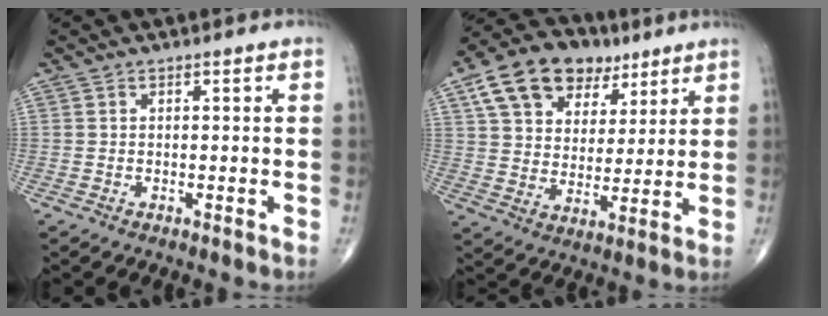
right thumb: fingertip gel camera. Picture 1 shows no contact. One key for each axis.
{"total": 16.8, "fx": 8.8, "fy": 11.0, "fz": 9.0, "tx": -0.122, "ty": -0.012, "tz": 0.151}